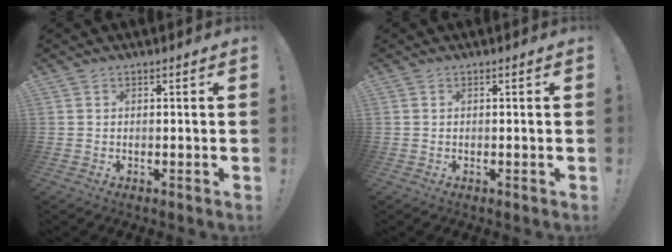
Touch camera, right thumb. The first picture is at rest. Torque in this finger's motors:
{"motor_torque": [0.20, 0.02, -0.04, 0.04, 0.07]}